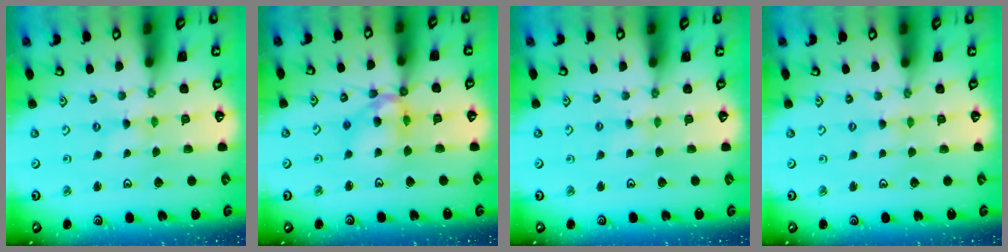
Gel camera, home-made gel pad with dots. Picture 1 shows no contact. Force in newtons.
{"total": 11.5, "press": 11.4, "slide": 1.1}
{"total": 2.6, "press": 2.6, "slide": 0.4}
{"total": 1.5, "press": 1.5, "slide": 0.2}